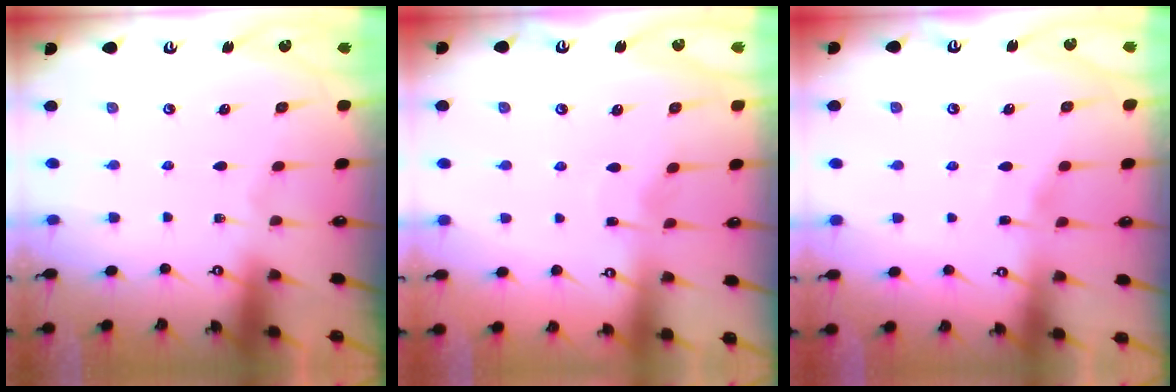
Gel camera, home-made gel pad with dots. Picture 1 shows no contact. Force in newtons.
{"total": 2.3, "press": 2.3, "slide": 0.3}
{"total": 3.5, "press": 3.5, "slide": 0.4}